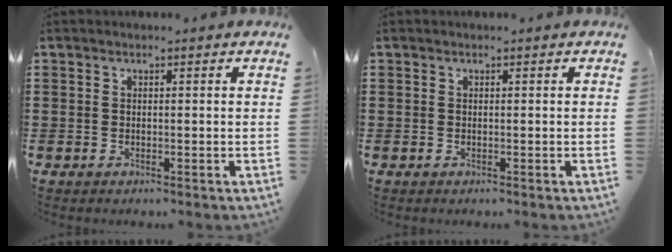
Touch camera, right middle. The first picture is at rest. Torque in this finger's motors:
{"motor_torque": [0.00, 0.00, 0.00, 0.00]}